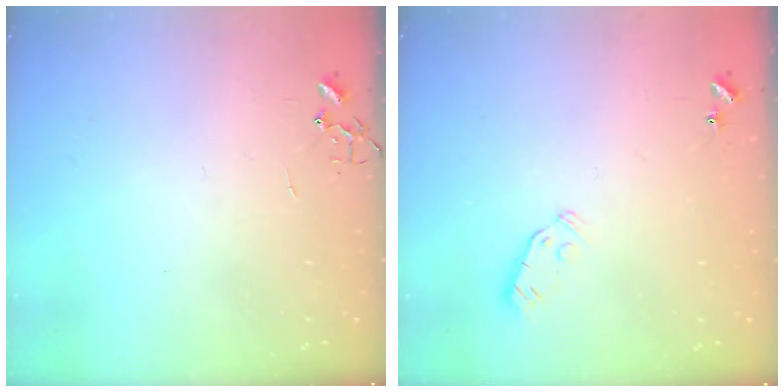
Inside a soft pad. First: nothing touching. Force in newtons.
{"total": 3.6, "press": 3.4, "slide": 0.9}